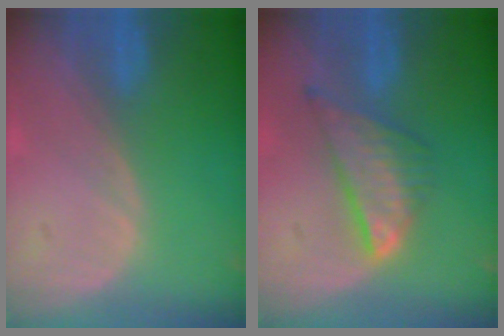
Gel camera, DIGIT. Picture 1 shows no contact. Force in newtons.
{"total": 7.9, "press": 6.7, "slide": 4.3}